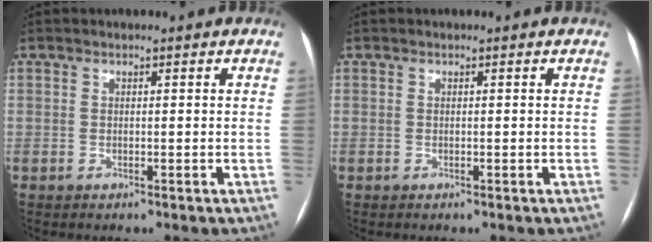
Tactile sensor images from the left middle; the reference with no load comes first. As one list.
[{"total": 0.0}]